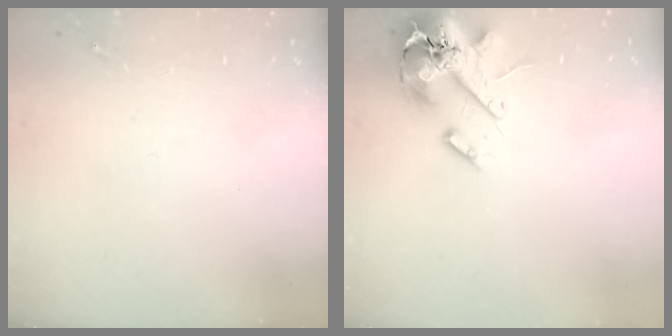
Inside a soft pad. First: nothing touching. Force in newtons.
{"total": 16.0, "press": 15.8, "slide": 2.6}